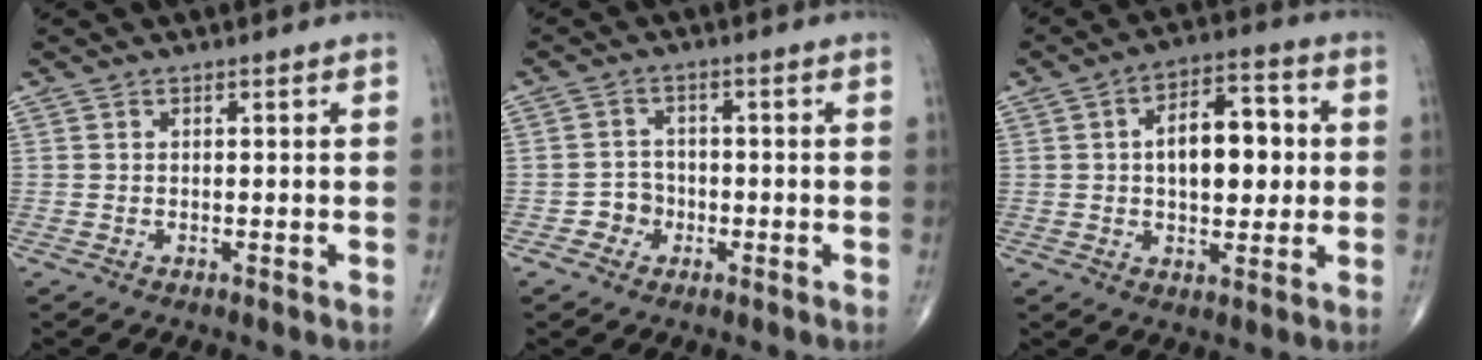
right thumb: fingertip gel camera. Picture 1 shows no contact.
{"total": 3.3, "force": [-1.4, 2.9, 0.6], "torque": [0.012, 0.013, -0.031]}
{"total": 12.4, "force": [1.0, 6.8, 10.3], "torque": [-0.128, 0.018, 0.013]}